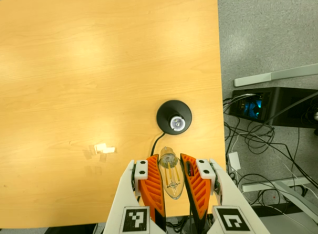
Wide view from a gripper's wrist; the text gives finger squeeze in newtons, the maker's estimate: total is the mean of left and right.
{"total": 20.9, "left": 22.4, "right": 19.4}